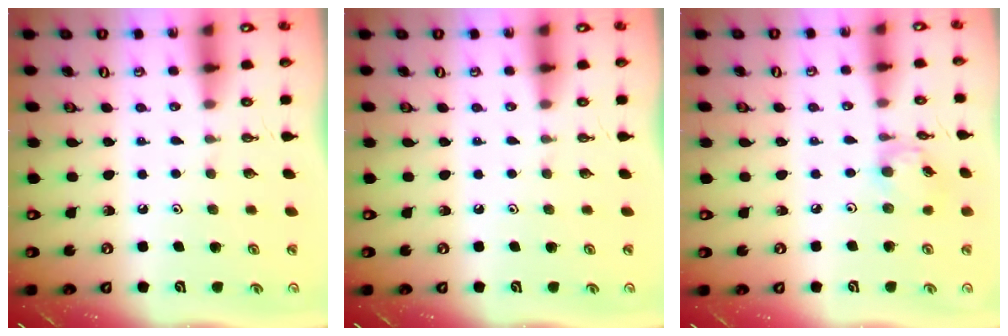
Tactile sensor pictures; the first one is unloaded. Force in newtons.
{"total": 0.0}
{"total": 6.9, "press": 6.9, "slide": 0.4}